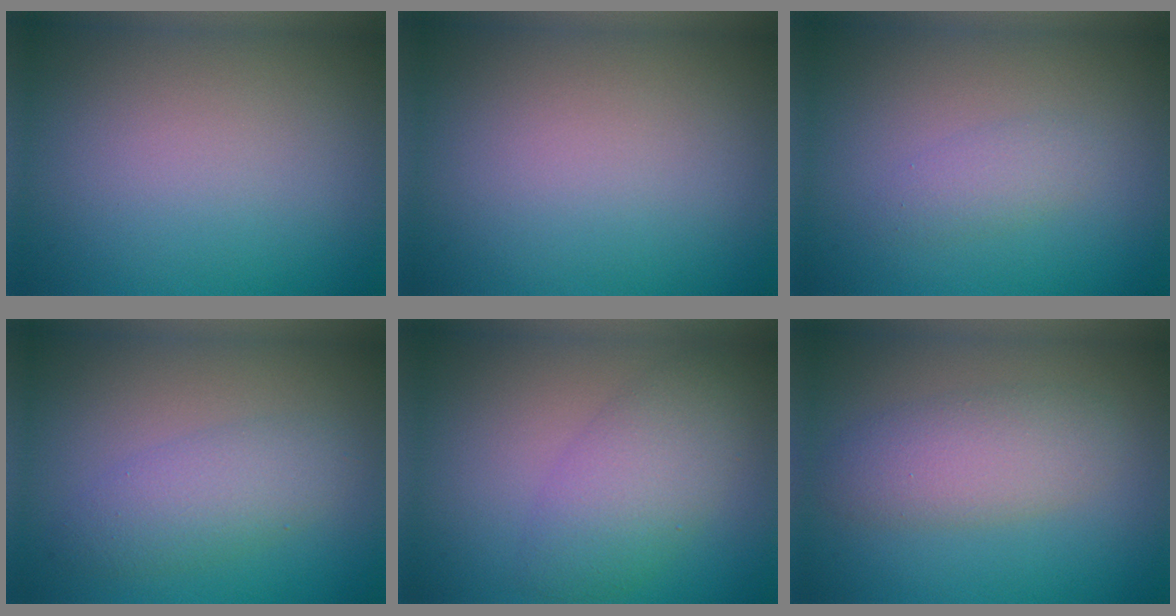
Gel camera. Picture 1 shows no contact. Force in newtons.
{"total": 0.0}
{"total": 1.5, "press": 1.5, "slide": 0.1}
{"total": 3.2, "press": 3.2, "slide": 0.1}
{"total": 4.6, "press": 4.6, "slide": 0.3}
{"total": 4.0, "press": 4.0, "slide": 0.3}